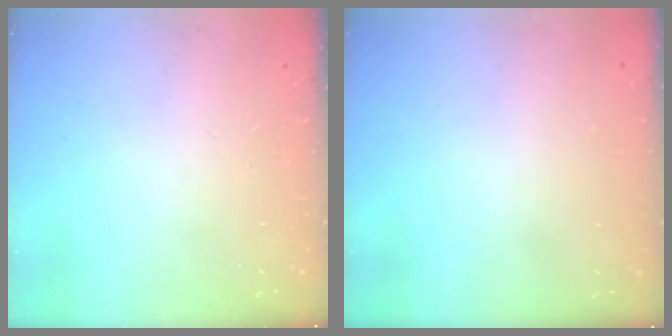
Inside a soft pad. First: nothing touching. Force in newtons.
{"total": 3.0, "press": 3.0, "slide": 0.1}